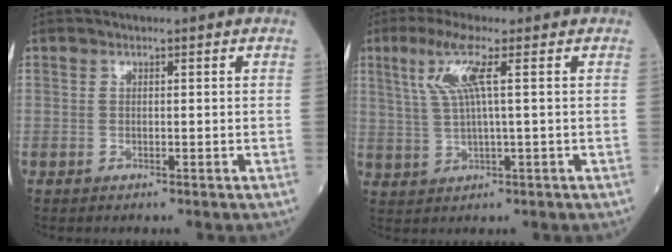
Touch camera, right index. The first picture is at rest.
{"total": 6.0, "force": [2.2, -0.3, 5.6], "torque": [-0.121, 0.010, 0.049]}